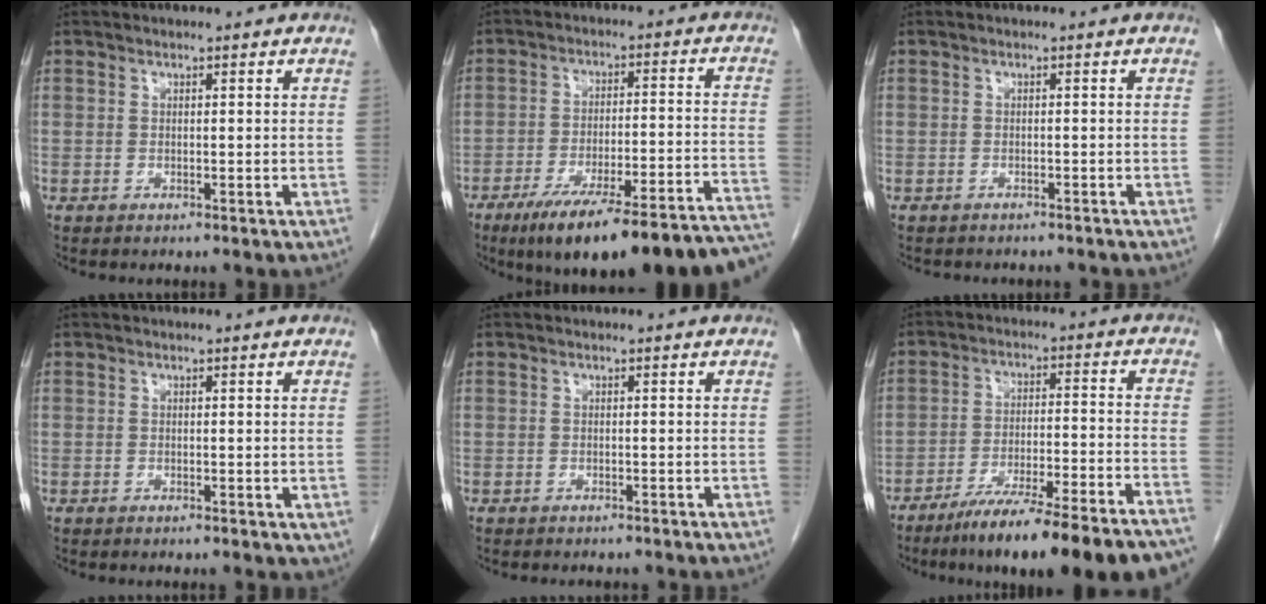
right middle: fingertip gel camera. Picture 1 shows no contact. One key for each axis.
{"total": 24.4, "fx": -19.8, "fy": 2.7, "fz": 13.9, "tx": -0.131, "ty": 0.002, "tz": -0.276}
{"total": 5.4, "fx": -4.8, "fy": 1.8, "fz": 1.7, "tx": -0.022, "ty": 0.000, "tz": -0.054}
{"total": 0.8, "fx": -0.2, "fy": 0.4, "fz": 0.7, "tx": -0.009, "ty": -0.003, "tz": -0.003}
{"total": 2.0, "fx": -1.8, "fy": 0.6, "fz": 0.6, "tx": -0.012, "ty": -0.004, "tz": -0.020}
{"total": 21.1, "fx": -17.3, "fy": 0.5, "fz": 12.1, "tx": -0.127, "ty": -0.015, "tz": -0.257}